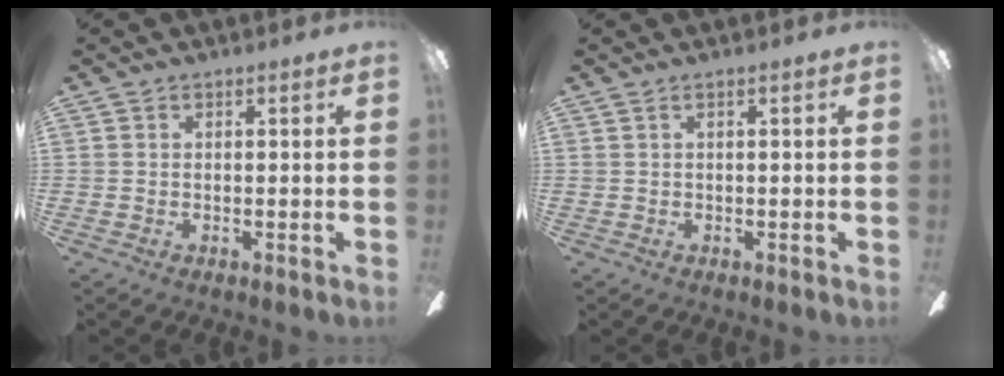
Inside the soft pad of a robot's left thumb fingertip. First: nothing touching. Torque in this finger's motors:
{"motor_torque": [-0.26, -0.05, -0.19, 0.09, 0.00]}